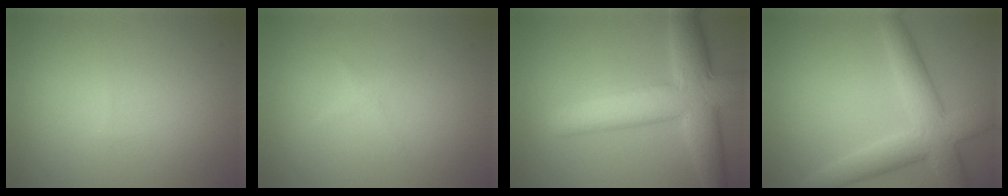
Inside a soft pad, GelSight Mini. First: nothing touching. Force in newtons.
{"total": 0.9, "press": 0.9, "slide": 0.0}
{"total": 8.4, "press": 8.4, "slide": 0.3}
{"total": 6.0, "press": 6.0, "slide": 0.3}